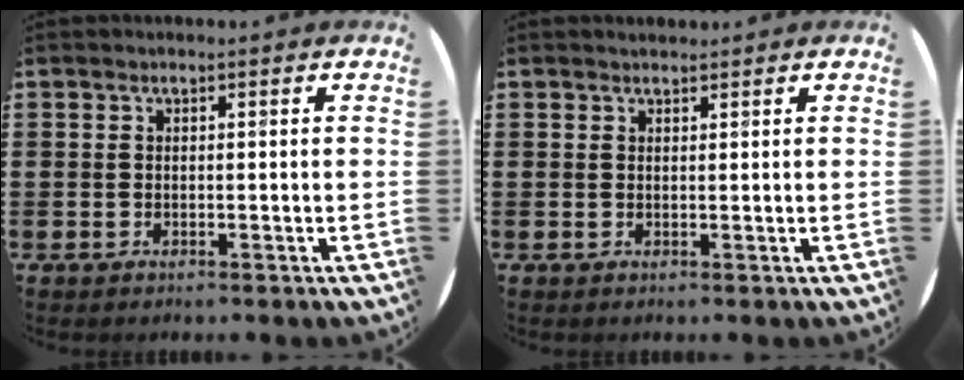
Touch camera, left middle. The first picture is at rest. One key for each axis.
{"total": 0.7, "fx": 0.7, "fy": 0.1, "fz": -0.1, "tx": 0.001, "ty": 0.003, "tz": 0.013}